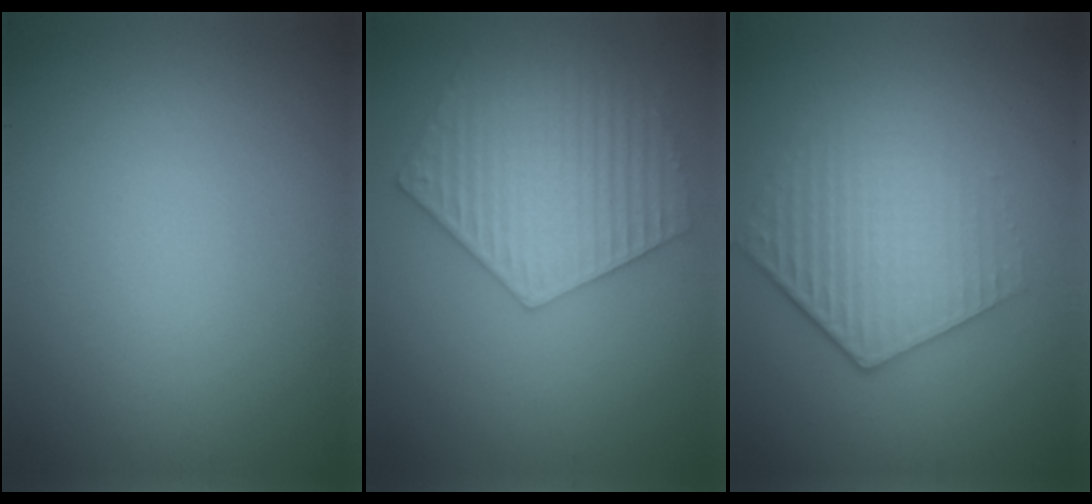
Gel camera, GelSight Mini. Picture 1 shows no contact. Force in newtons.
{"total": 5.6, "press": 5.0, "slide": 2.6}
{"total": 4.3, "press": 3.2, "slide": 3.0}